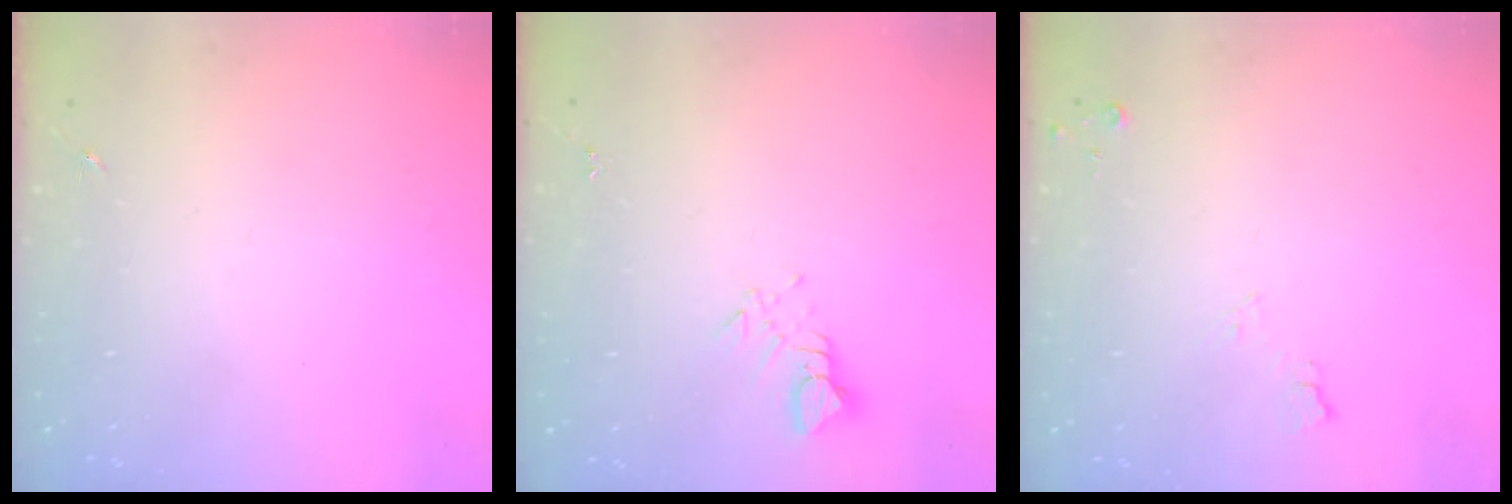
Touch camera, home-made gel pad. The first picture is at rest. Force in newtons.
{"total": 3.2, "press": 3.2, "slide": 0.2}
{"total": 5.7, "press": 5.6, "slide": 0.7}